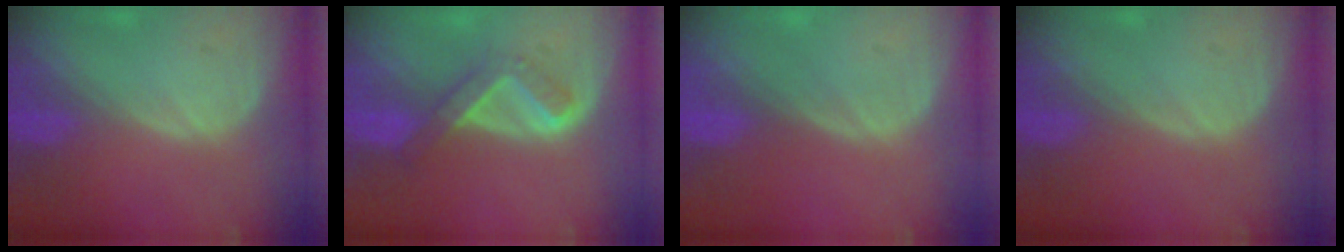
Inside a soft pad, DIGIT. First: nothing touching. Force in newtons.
{"total": 5.3, "press": 4.6, "slide": 2.6}
{"total": 0.0}
{"total": 0.0}